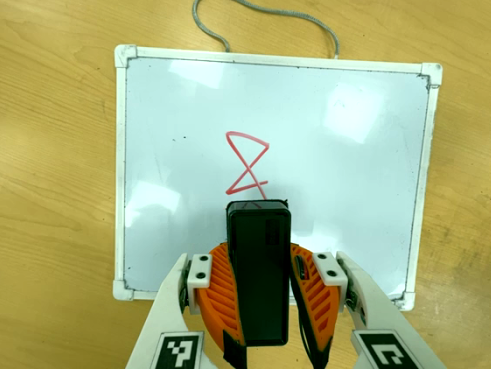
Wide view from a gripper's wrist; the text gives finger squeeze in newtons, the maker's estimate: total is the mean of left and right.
{"total": 8.6, "left": 7.2, "right": 10.1}